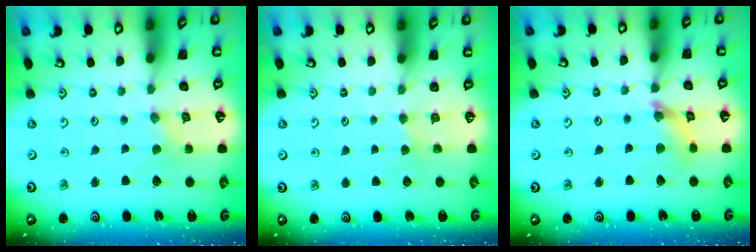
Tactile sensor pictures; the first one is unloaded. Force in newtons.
{"total": 2.5, "press": 2.5, "slide": 0.3}
{"total": 6.3, "press": 6.3, "slide": 0.7}